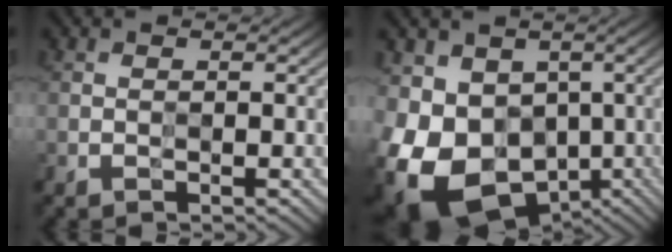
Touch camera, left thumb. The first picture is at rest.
{"total": 16.0, "force": [-4.6, 12.3, 9.1], "torque": [-0.208, -0.031, -0.059]}